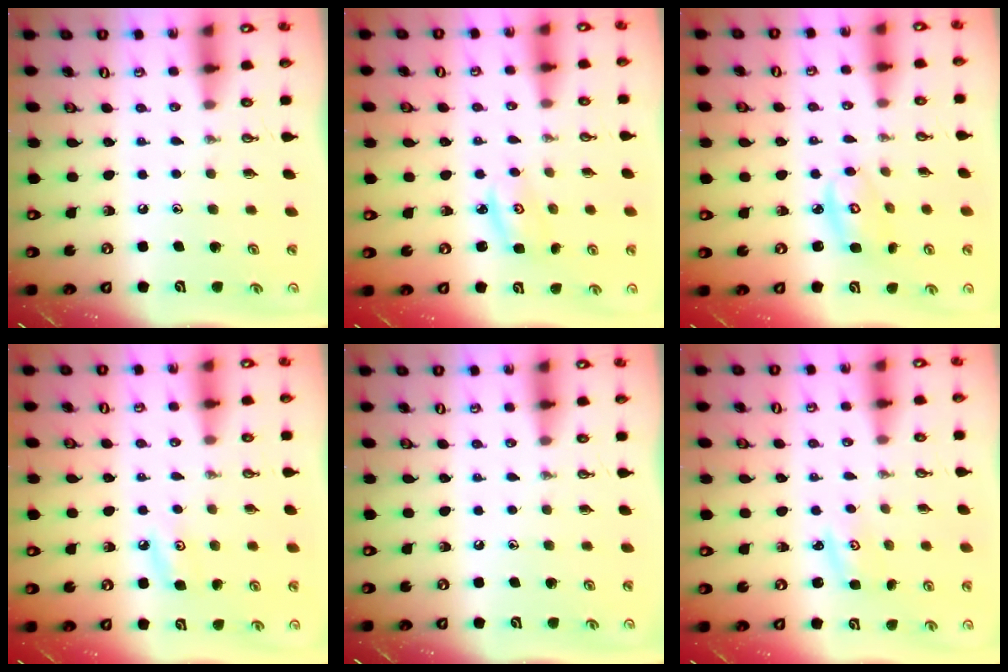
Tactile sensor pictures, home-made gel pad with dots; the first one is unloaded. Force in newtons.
{"total": 2.7, "press": 2.6, "slide": 0.3}
{"total": 5.9, "press": 5.9, "slide": 0.5}
{"total": 4.9, "press": 4.8, "slide": 0.7}
{"total": 0.0}
{"total": 2.8, "press": 2.8, "slide": 0.3}